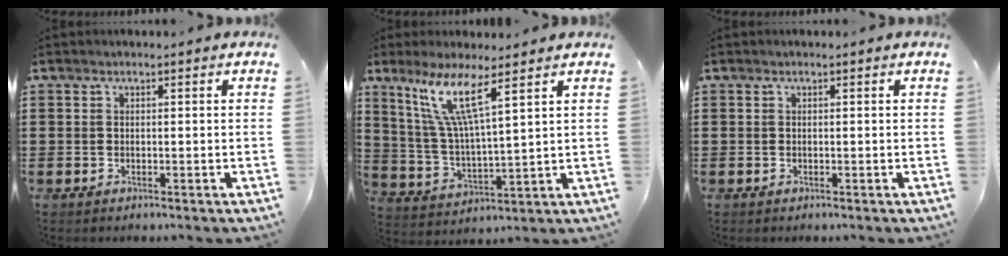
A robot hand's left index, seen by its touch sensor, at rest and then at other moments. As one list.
[{"total": 10.1, "force": [6.7, 1.1, 7.6], "torque": [-0.165, -0.023, 0.118]}, {"total": 0.0}]